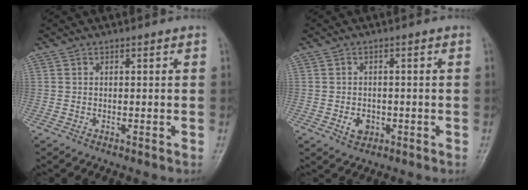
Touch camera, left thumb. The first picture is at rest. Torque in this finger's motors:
{"motor_torque": [-0.15, 0.32, 0.55, 0.03, 0.00]}